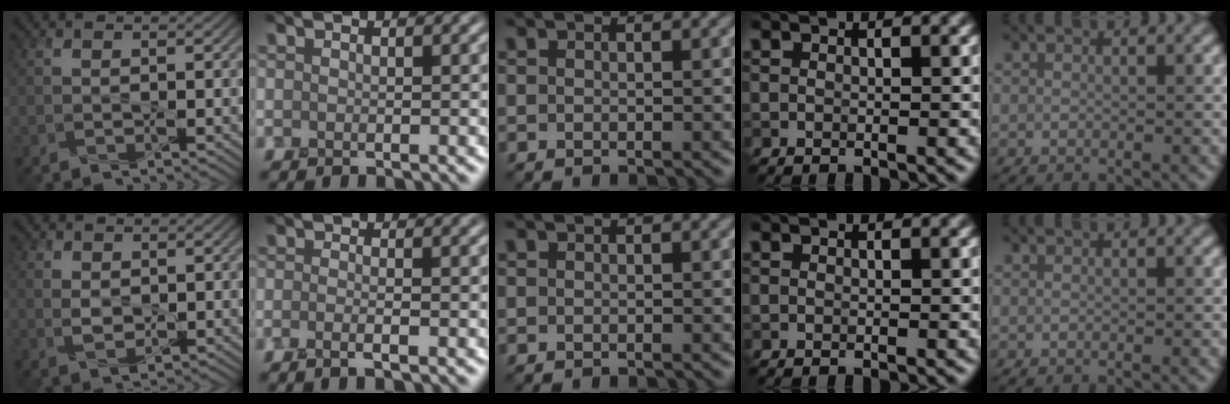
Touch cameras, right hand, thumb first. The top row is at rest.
{"thumb": {"total": 2.3, "force": [0.6, 1.6, 1.6], "torque": [-0.039, -0.002, 0.014]}, "index": {"total": 1.3, "force": [-0.7, 0.3, 1.0], "torque": [-0.015, -0.002, -0.016]}}